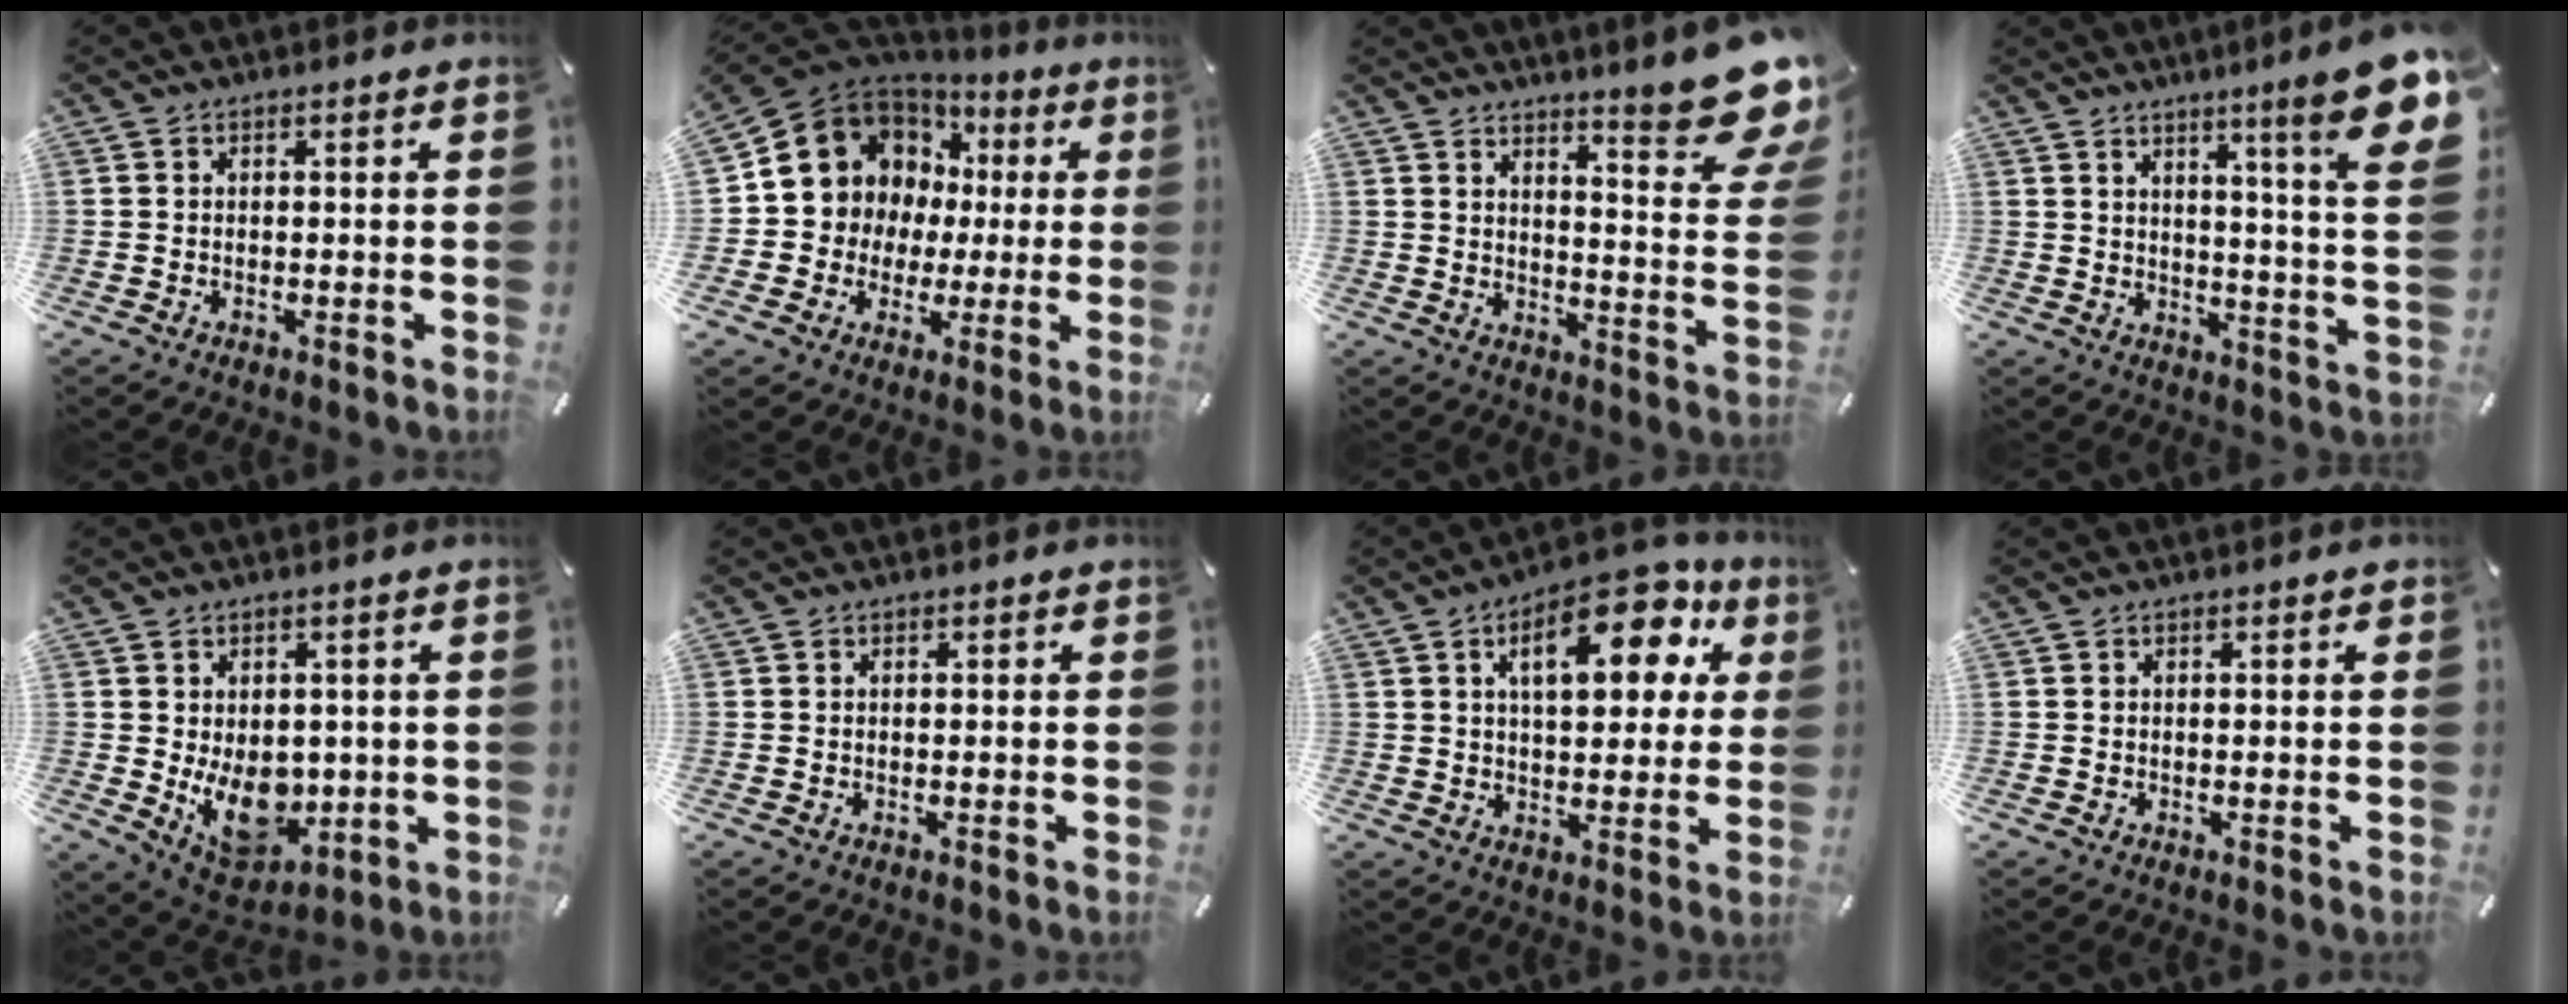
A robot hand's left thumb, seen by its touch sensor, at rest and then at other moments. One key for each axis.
{"total": 10.0, "fx": 2.8, "fy": 9.5, "fz": 1.0, "tx": -0.036, "ty": -0.047, "tz": 0.060}
{"total": 14.9, "fx": 11.0, "fy": 3.4, "fz": 9.4, "tx": -0.124, "ty": -0.107, "tz": 0.183}
{"total": 14.5, "fx": 8.5, "fy": 0.8, "fz": 11.8, "tx": -0.177, "ty": -0.069, "tz": 0.126}
{"total": 11.9, "fx": -1.3, "fy": 8.9, "fz": 7.8, "tx": -0.103, "ty": -0.014, "tz": -0.015}
{"total": 0.0}
{"total": 17.4, "fx": 7.7, "fy": 8.6, "fz": 13.0, "tx": -0.176, "ty": -0.029, "tz": 0.118}
{"total": 0.0}